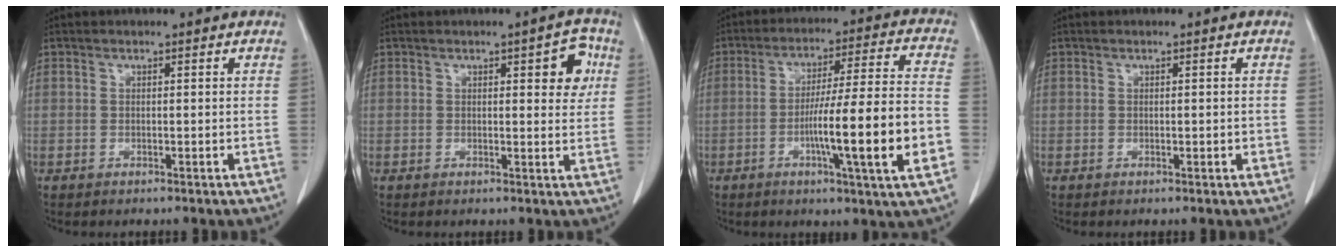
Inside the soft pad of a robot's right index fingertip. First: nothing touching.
{"total": 4.8, "force": [1.6, 1.5, 4.3], "torque": [-0.046, 0.006, 0.016]}
{"total": 16.1, "force": [-4.3, -0.3, 15.5], "torque": [-0.243, -0.001, -0.069]}
{"total": 1.1, "force": [-0.1, 0.5, 0.9], "torque": [-0.013, 0.003, 0.003]}